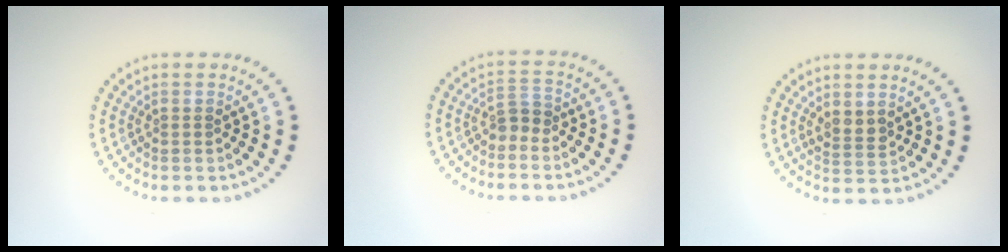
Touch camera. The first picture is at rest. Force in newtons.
{"total": 1.6, "press": 1.3, "slide": 0.9}
{"total": 1.7, "press": 1.5, "slide": 0.9}